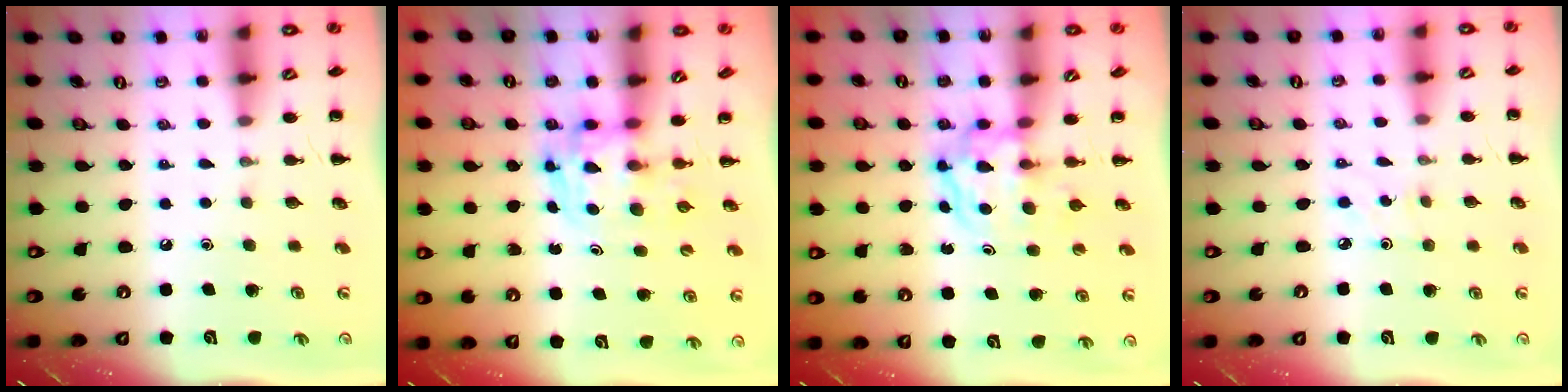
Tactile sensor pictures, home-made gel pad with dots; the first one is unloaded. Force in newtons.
{"total": 3.7, "press": 3.7, "slide": 0.6}
{"total": 3.8, "press": 3.7, "slide": 0.5}
{"total": 2.1, "press": 2.0, "slide": 0.7}